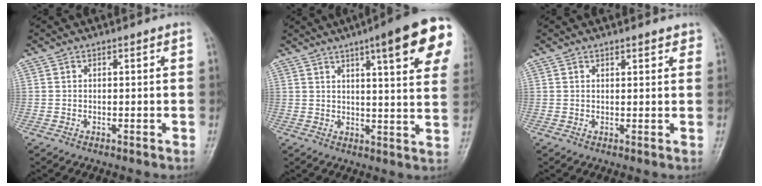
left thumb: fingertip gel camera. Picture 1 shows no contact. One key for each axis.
{"total": 18.2, "fx": 8.7, "fy": 3.4, "fz": 15.7, "tx": -0.188, "ty": -0.021, "tz": 0.104}
{"total": 2.4, "fx": 1.8, "fy": 0.9, "fz": 1.2, "tx": -0.001, "ty": -0.005, "tz": 0.019}